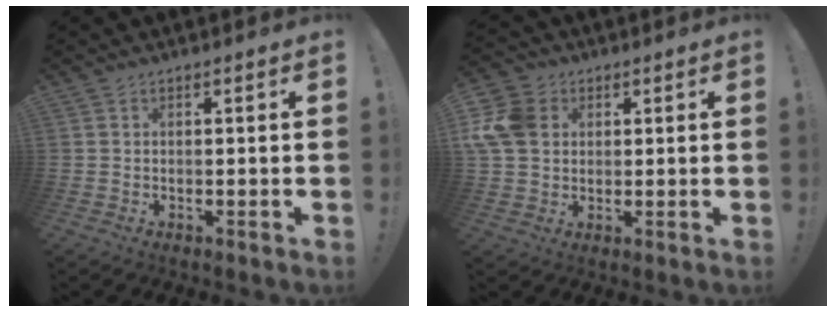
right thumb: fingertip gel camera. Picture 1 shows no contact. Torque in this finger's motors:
{"motor_torque": [0.26, 0.28, 0.21, 0.01, 0.09]}